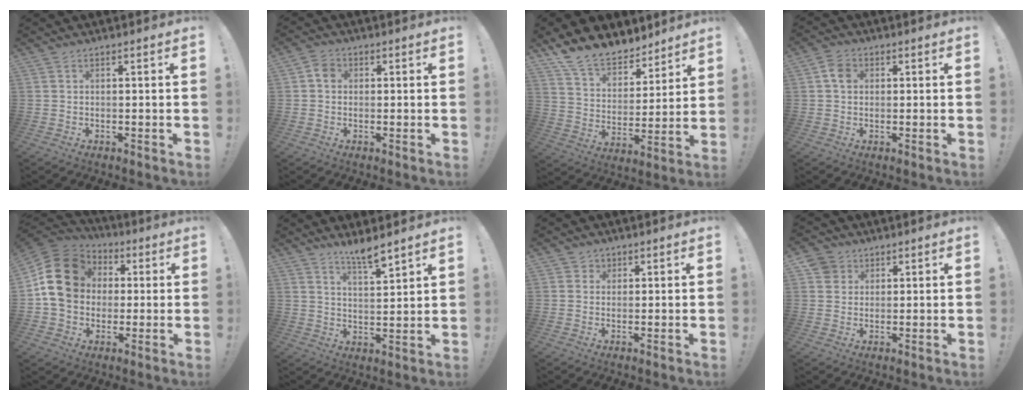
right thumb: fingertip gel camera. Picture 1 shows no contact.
{"total": 3.5, "force": [0.5, 3.0, 1.8], "torque": [-0.027, 0.008, 0.008]}
{"total": 13.3, "force": [11.6, 5.8, 3.2], "torque": [-0.072, -0.094, 0.217]}
{"total": 4.4, "force": [1.0, 3.5, 2.5], "torque": [-0.043, 0.009, 0.019]}
{"total": 18.2, "force": [2.7, 14.7, 10.4], "torque": [-0.175, 0.008, 0.054]}
{"total": 7.1, "force": [6.0, 0.1, 3.7], "torque": [-0.053, -0.045, 0.100]}
{"total": 2.0, "force": [0.9, 1.7, 0.3], "torque": [0.000, -0.003, 0.014]}
{"total": 4.7, "force": [2.7, 3.8, 0.5], "torque": [-0.002, -0.013, 0.051]}